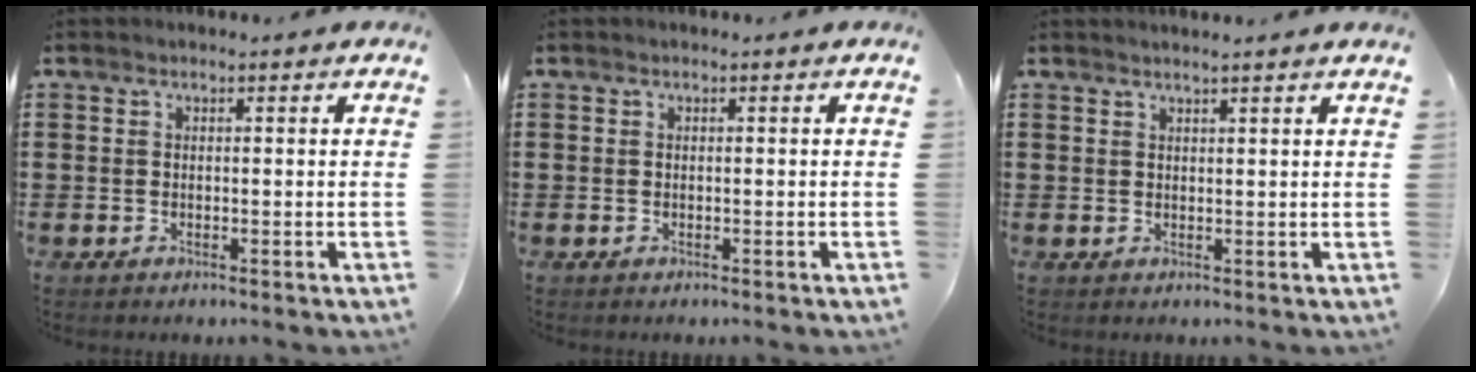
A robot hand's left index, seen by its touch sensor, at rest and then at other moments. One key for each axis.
{"total": 0.0}
{"total": 1.5, "fx": 1.4, "fy": -0.4, "fz": 0.3, "tx": -0.007, "ty": -0.002, "tz": 0.027}